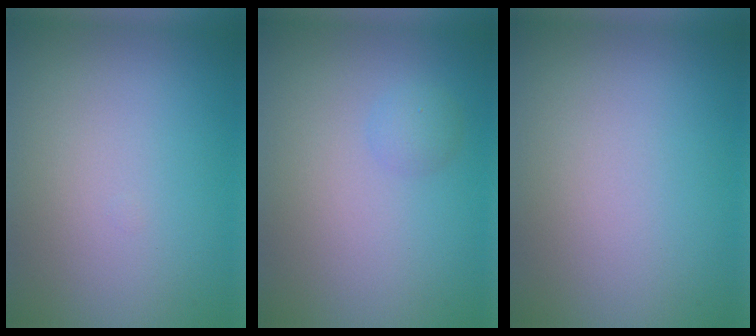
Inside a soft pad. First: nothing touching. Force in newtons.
{"total": 1.1, "press": 1.1, "slide": 0.1}
{"total": 0.0}